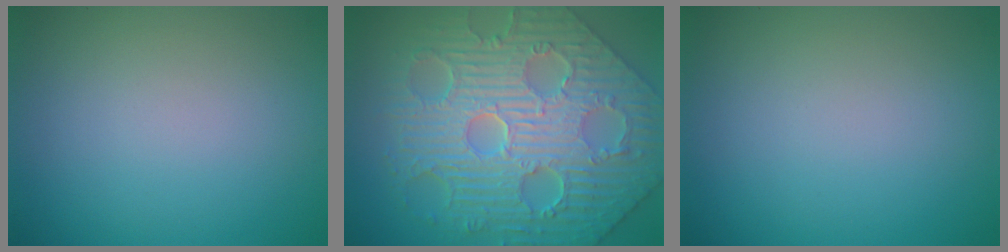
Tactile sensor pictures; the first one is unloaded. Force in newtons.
{"total": 11.5, "press": 8.1, "slide": 8.1}
{"total": 0.0}